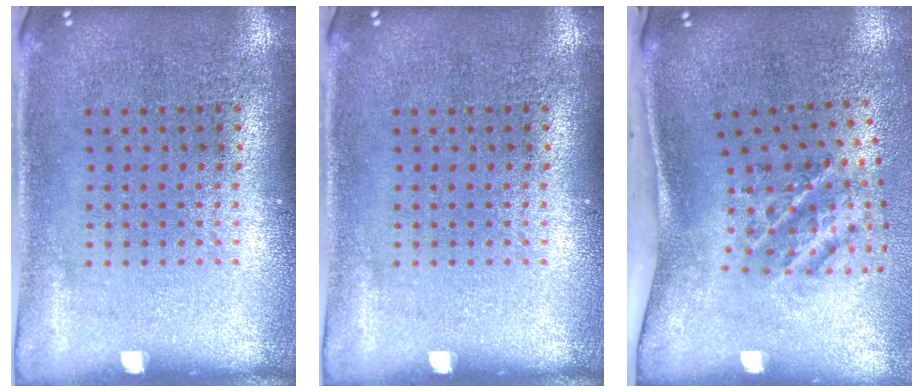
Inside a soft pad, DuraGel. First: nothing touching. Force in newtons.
{"total": 0.0}
{"total": 2.0, "press": 1.2, "slide": 1.5}